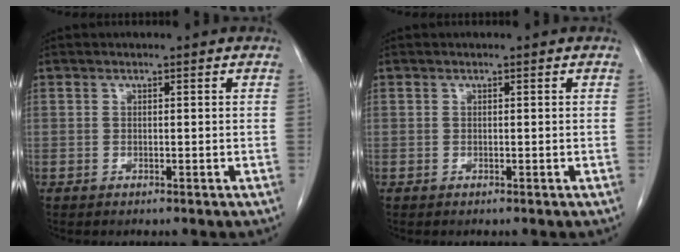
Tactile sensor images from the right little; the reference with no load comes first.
{"total": 0.0}